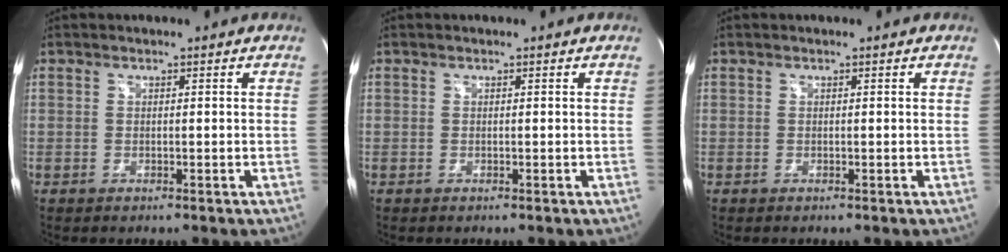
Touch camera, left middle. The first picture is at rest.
{"total": 0.0}
{"total": 0.0}